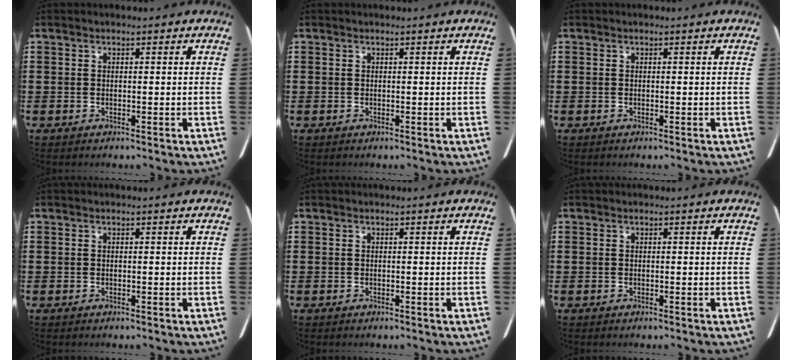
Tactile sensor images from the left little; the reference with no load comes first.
{"total": 0.0}
{"total": 0.0}
{"total": 0.0}
{"total": 0.0}
{"total": 0.0}